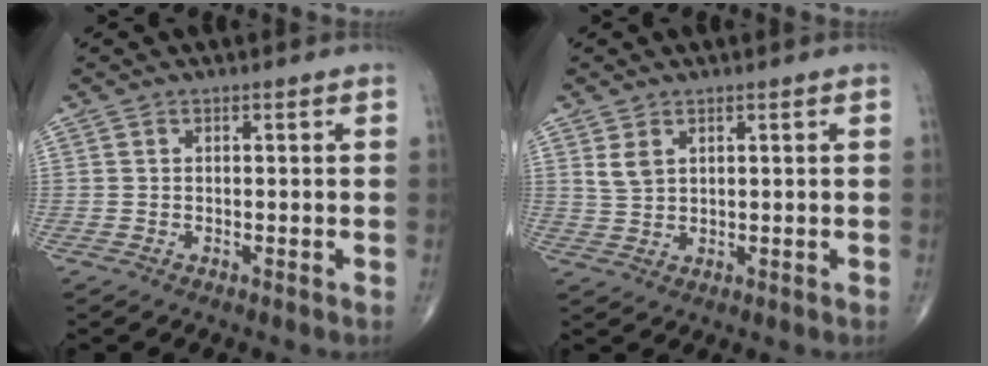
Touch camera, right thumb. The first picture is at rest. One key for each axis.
{"total": 2.8, "fx": 1.5, "fy": 1.6, "fz": 1.7, "tx": -0.034, "ty": -0.005, "tz": 0.038}